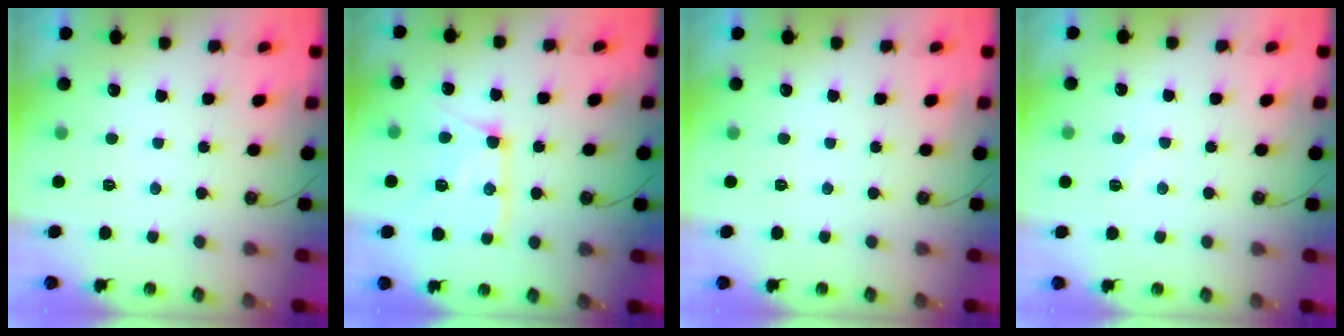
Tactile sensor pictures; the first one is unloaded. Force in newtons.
{"total": 15.1, "press": 15.1, "slide": 1.1}
{"total": 0.0}
{"total": 7.3, "press": 7.3, "slide": 0.5}